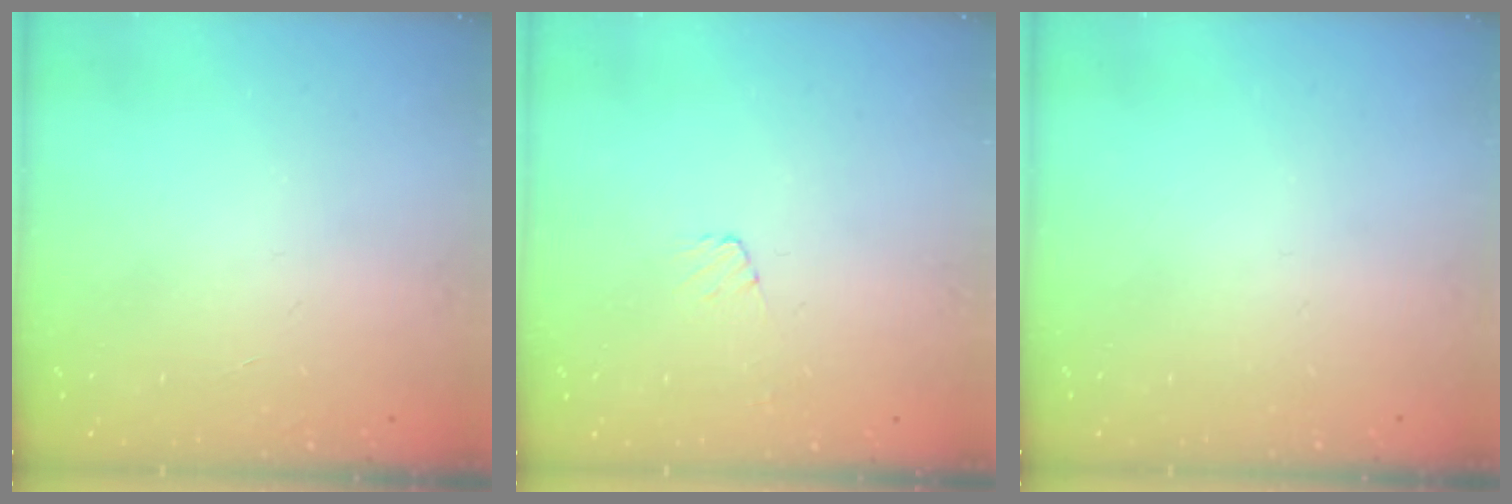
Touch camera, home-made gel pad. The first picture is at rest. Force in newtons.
{"total": 3.9, "press": 3.9, "slide": 0.4}
{"total": 0.0}